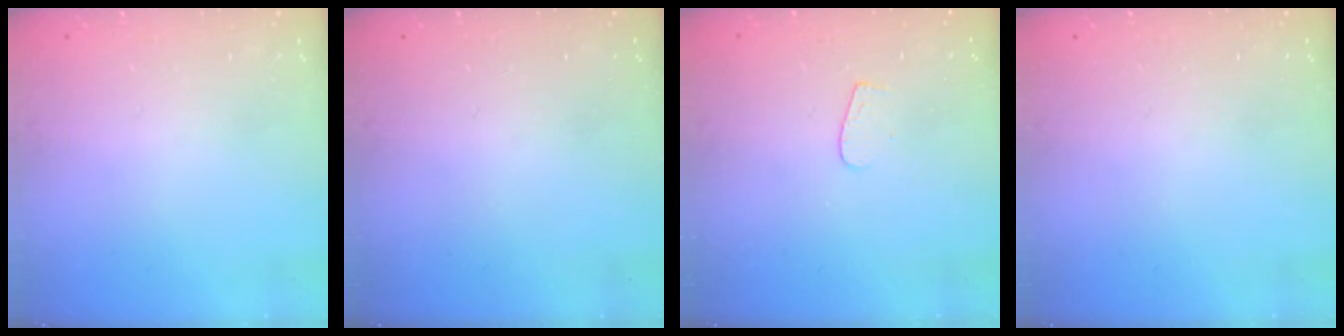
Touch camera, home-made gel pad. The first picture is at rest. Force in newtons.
{"total": 0.0}
{"total": 3.9, "press": 3.9, "slide": 0.4}
{"total": 0.0}